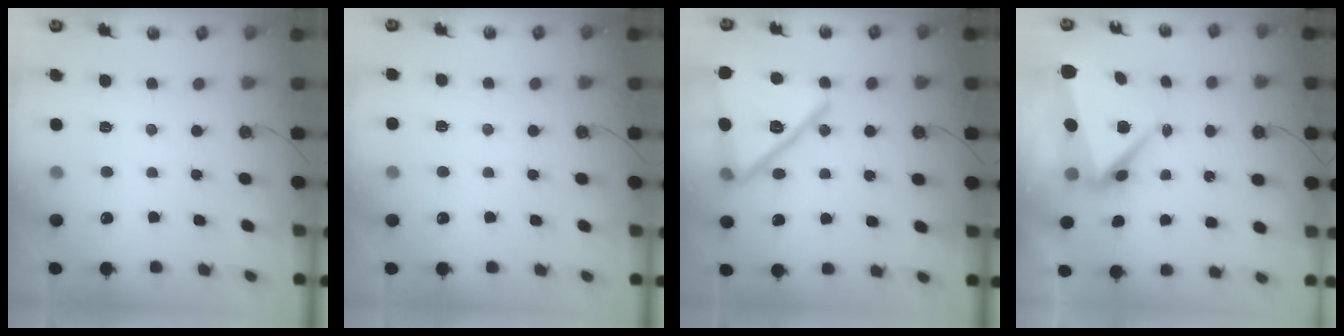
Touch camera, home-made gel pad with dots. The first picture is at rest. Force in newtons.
{"total": 2.2, "press": 2.1, "slide": 0.2}
{"total": 25.4, "press": 22.9, "slide": 11.1}
{"total": 9.9, "press": 9.7, "slide": 1.8}